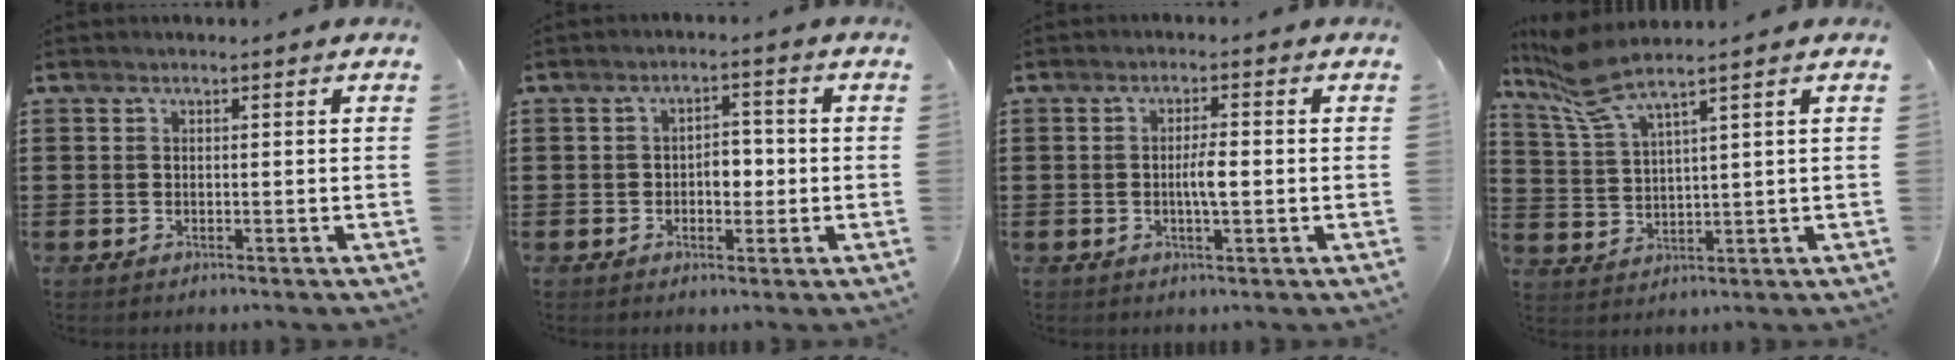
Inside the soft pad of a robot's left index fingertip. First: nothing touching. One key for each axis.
{"total": 3.5, "fx": -0.7, "fy": 2.2, "fz": 2.7, "tx": -0.039, "ty": 0.001, "tz": -0.022}
{"total": 3.4, "fx": -0.4, "fy": 0.7, "fz": 3.3, "tx": -0.059, "ty": 0.001, "tz": -0.009}
{"total": 6.4, "fx": 5.1, "fy": 0.7, "fz": 3.9, "tx": -0.103, "ty": -0.015, "tz": 0.087}